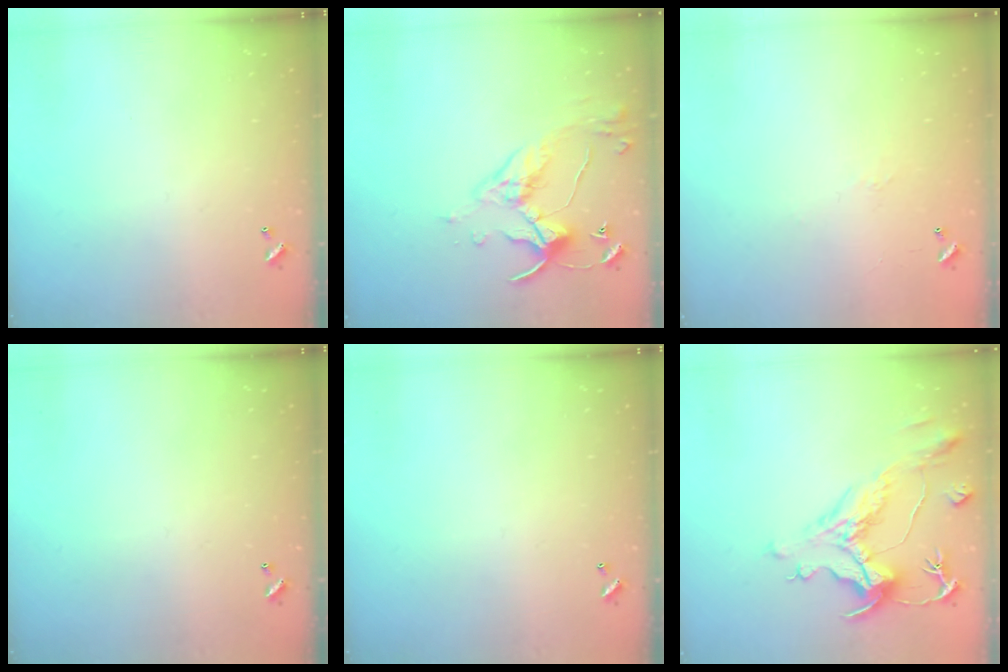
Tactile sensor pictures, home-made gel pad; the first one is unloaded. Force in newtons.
{"total": 5.7, "press": 5.7, "slide": 0.7}
{"total": 6.6, "press": 6.6, "slide": 0.8}
{"total": 0.0}
{"total": 0.0}
{"total": 1.9, "press": 0.8, "slide": 1.7}